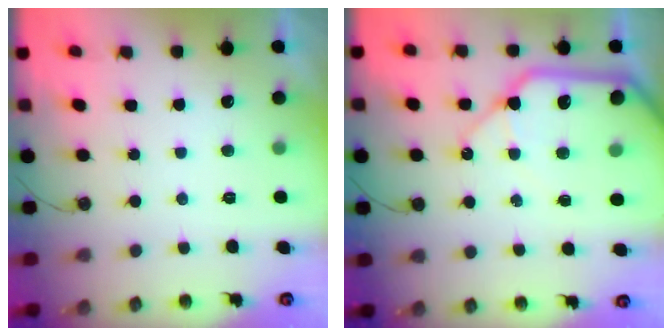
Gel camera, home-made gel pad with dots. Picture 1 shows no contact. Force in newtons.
{"total": 16.7, "press": 16.5, "slide": 2.8}